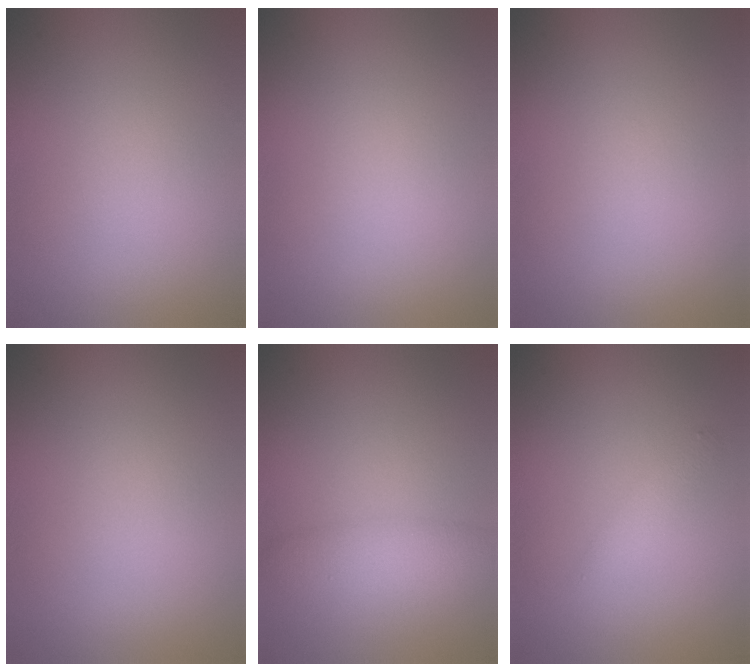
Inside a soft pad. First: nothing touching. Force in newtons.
{"total": 0.0}
{"total": 0.0}
{"total": 0.0}
{"total": 3.0, "press": 3.0, "slide": 0.0}
{"total": 1.3, "press": 1.3, "slide": 0.0}